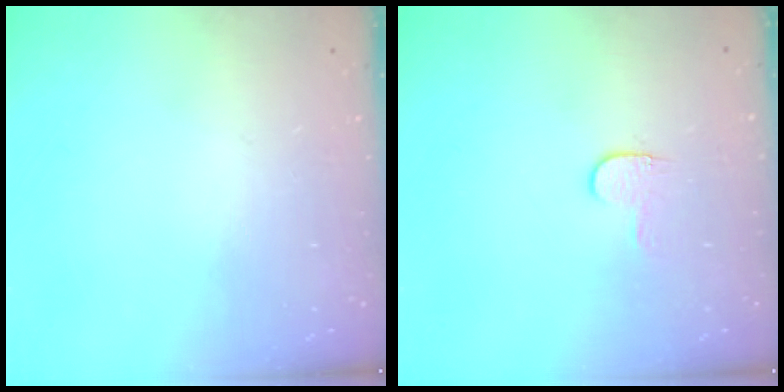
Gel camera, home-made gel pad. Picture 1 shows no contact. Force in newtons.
{"total": 3.5, "press": 3.5, "slide": 0.4}